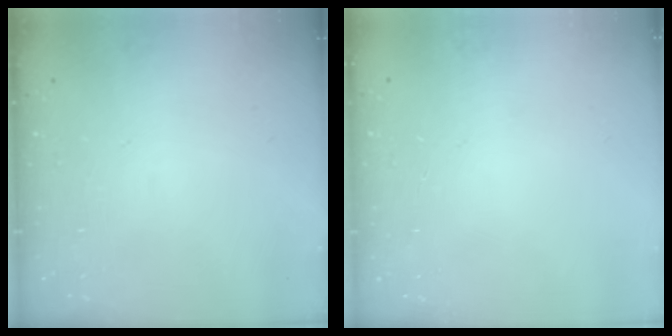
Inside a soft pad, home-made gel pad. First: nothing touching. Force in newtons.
{"total": 0.0}